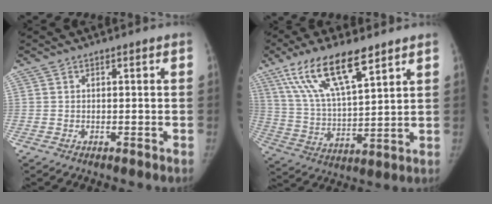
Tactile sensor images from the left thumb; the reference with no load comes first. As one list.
[{"total": 16.3, "force": [10.0, 5.0, 11.9], "torque": [-0.209, -0.032, 0.196]}]